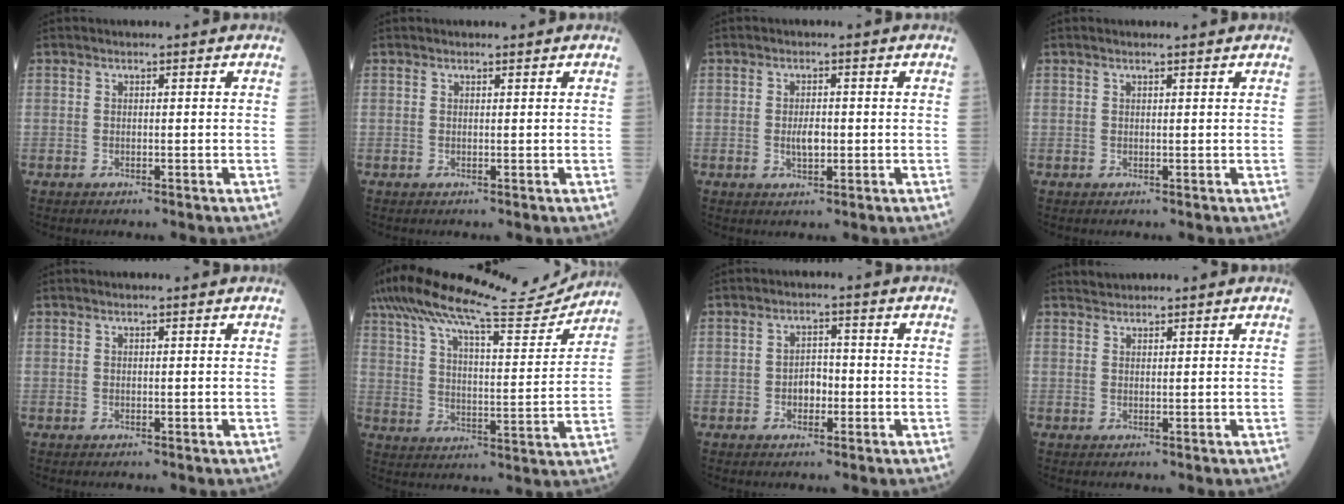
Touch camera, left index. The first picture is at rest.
{"total": 0.5, "force": [0.5, 0.1, 0.1], "torque": [-0.008, 0.001, 0.007]}
{"total": 2.6, "force": [-0.3, 1.2, 2.3], "torque": [-0.045, 0.000, -0.003]}
{"total": 1.4, "force": [1.2, 0.0, 0.6], "torque": [-0.011, 0.012, 0.022]}
{"total": 0.9, "force": [0.8, -0.1, 0.4], "torque": [-0.010, 0.007, 0.014]}
{"total": 19.7, "force": [18.1, 1.4, 7.8], "torque": [-0.146, -0.003, 0.271]}
{"total": 2.9, "force": [-0.8, 1.9, 2.0], "torque": [-0.029, 0.009, -0.015]}
{"total": 1.9, "force": [1.8, 0.2, -0.1], "torque": [-0.006, 0.019, 0.038]}